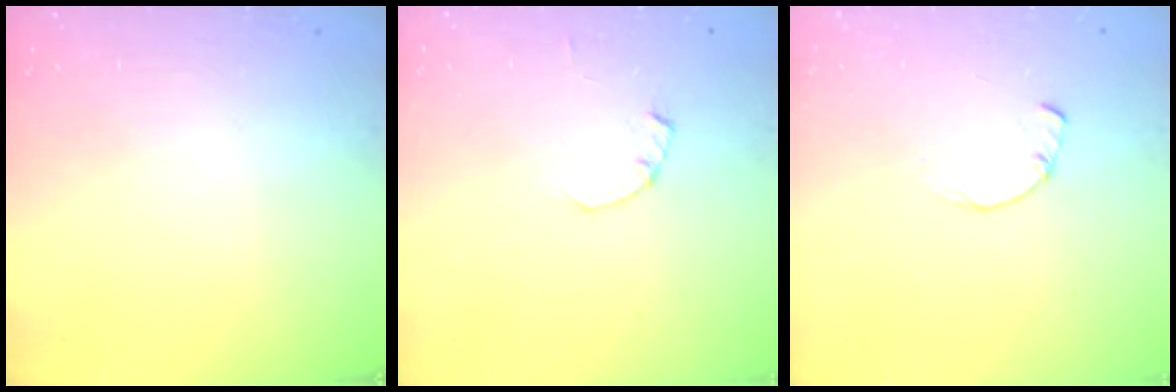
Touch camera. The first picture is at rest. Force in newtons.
{"total": 0.0}
{"total": 1.7, "press": 1.7, "slide": 0.2}